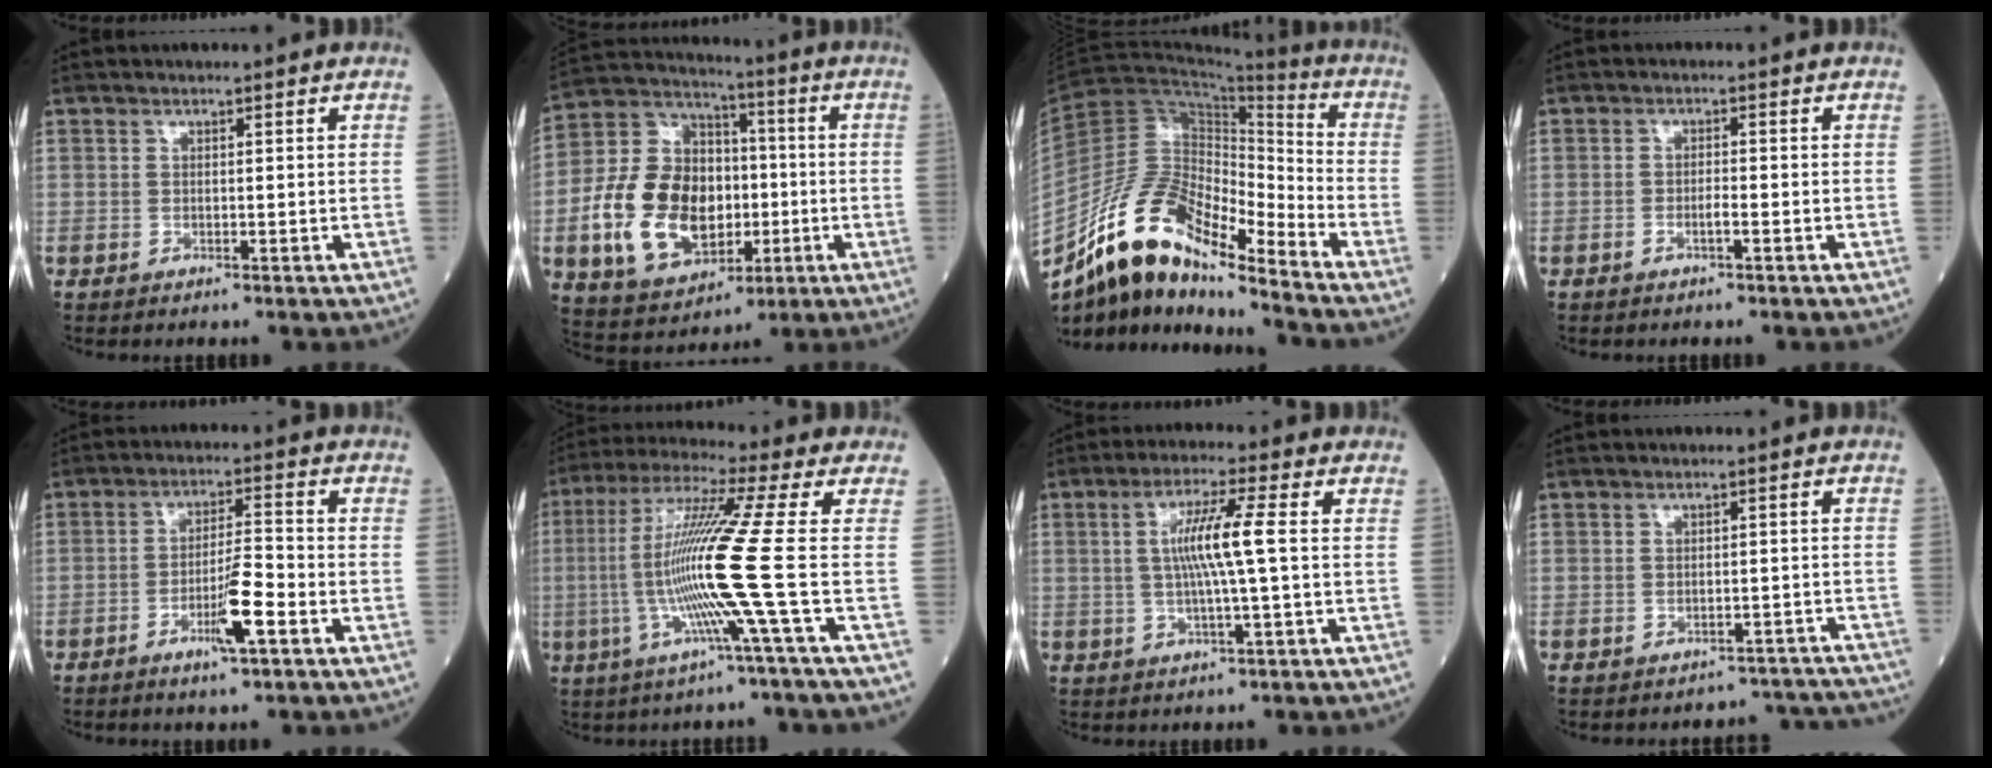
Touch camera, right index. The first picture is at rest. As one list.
[{"total": 17.5, "force": [-3.0, 12.0, 12.4], "torque": [-0.268, 0.026, -0.040]}, {"total": 15.8, "force": [-11.8, 4.1, 9.7], "torque": [-0.185, 0.029, -0.210]}, {"total": 1.3, "force": [-0.7, 0.1, 1.1], "torque": [-0.024, 0.000, -0.014]}, {"total": 5.8, "force": [-2.6, 0.1, 5.2], "torque": [-0.095, -0.006, -0.043]}, {"total": 13.9, "force": [-2.4, -3.0, 13.3], "torque": [-0.266, -0.008, -0.052]}, {"total": 7.3, "force": [0.6, -0.7, 7.2], "torque": [-0.140, 0.003, 0.010]}, {"total": 8.1, "force": [-7.7, 2.4, -1.0], "torque": [0.025, 0.039, -0.073]}]